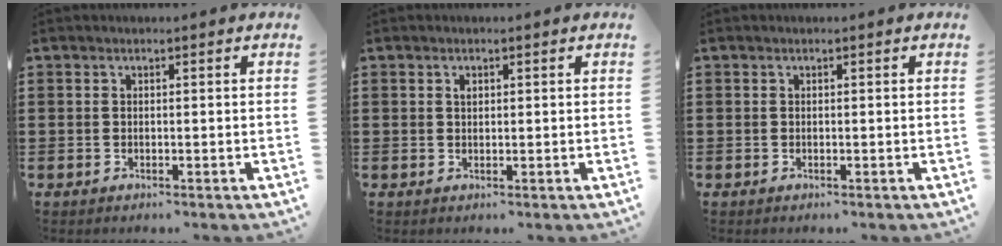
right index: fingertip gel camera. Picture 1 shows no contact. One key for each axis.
{"total": 0.9, "fx": 0.4, "fy": 0.6, "fz": 0.6, "tx": -0.014, "ty": 0.003, "tz": 0.007}
{"total": 0.0}